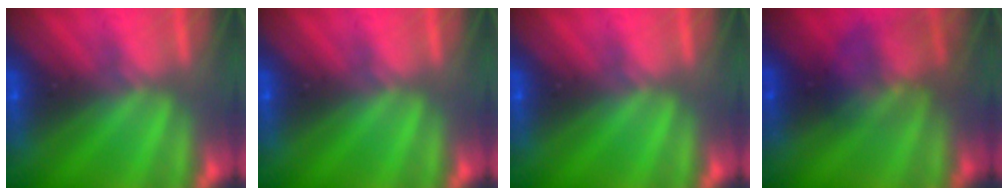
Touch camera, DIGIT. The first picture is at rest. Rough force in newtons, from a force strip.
{"total": 0.0}
{"total": 0.0}
{"total": 2.3}